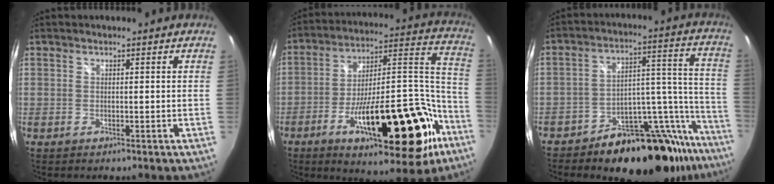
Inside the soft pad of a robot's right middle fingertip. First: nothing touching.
{"total": 28.9, "force": [-14.8, 10.2, 22.6], "torque": [-0.325, 0.021, -0.224]}
{"total": 23.5, "force": [-19.7, 8.9, 9.2], "torque": [-0.085, 0.054, -0.273]}